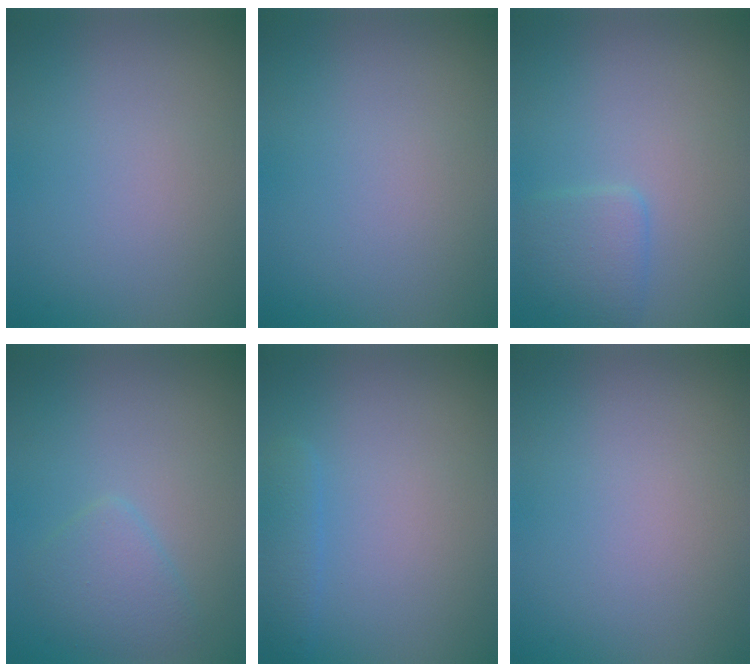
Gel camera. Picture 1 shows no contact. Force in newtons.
{"total": 0.0}
{"total": 2.2, "press": 2.2, "slide": 0.1}
{"total": 2.4, "press": 2.4, "slide": 0.1}
{"total": 1.5, "press": 1.5, "slide": 0.2}
{"total": 0.0}